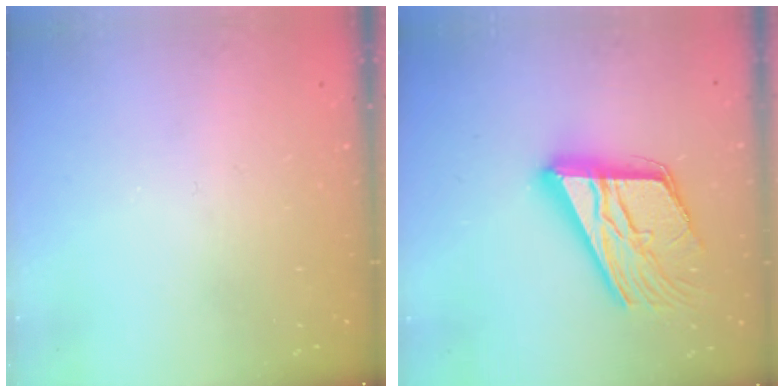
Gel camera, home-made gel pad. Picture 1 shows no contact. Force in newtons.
{"total": 21.7, "press": 21.7, "slide": 1.5}